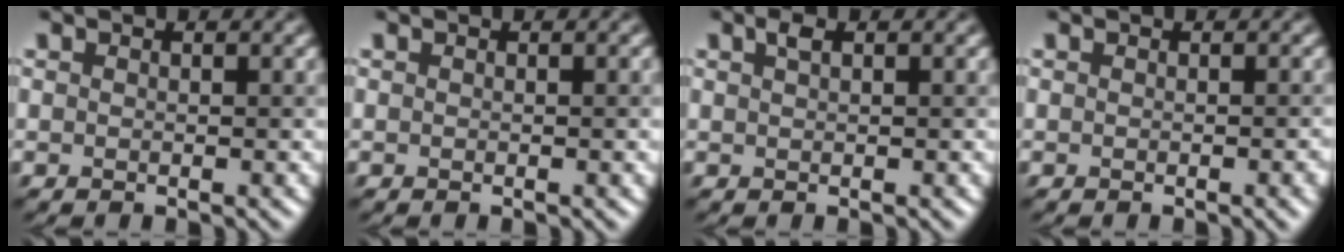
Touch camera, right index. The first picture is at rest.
{"total": 0.9, "force": [0.0, 0.2, 0.9], "torque": [-0.008, 0.003, -0.001]}
{"total": 1.0, "force": [0.6, 0.3, 0.8], "torque": [-0.016, 0.004, 0.011]}
{"total": 1.5, "force": [-0.3, 0.4, 1.5], "torque": [-0.014, -0.001, -0.004]}